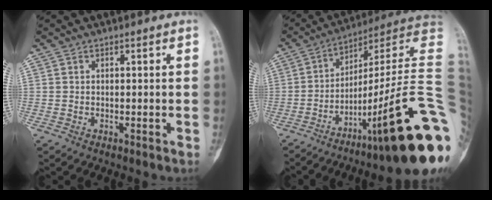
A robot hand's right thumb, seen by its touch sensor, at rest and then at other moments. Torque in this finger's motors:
{"motor_torque": [3.80, 1.21, 1.22, -1.55, 0.49]}